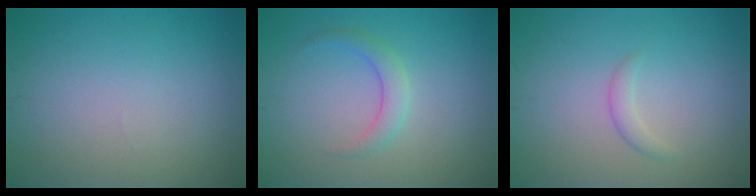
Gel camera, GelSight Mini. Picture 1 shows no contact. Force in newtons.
{"total": 2.0, "press": 2.0, "slide": 0.1}
{"total": 1.1, "press": 1.1, "slide": 0.1}